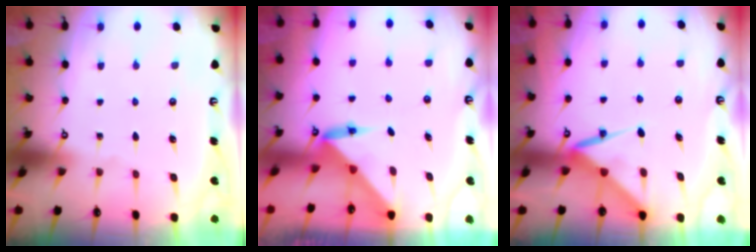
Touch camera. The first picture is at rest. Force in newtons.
{"total": 3.5, "press": 3.5, "slide": 0.2}
{"total": 7.3, "press": 7.3, "slide": 0.7}